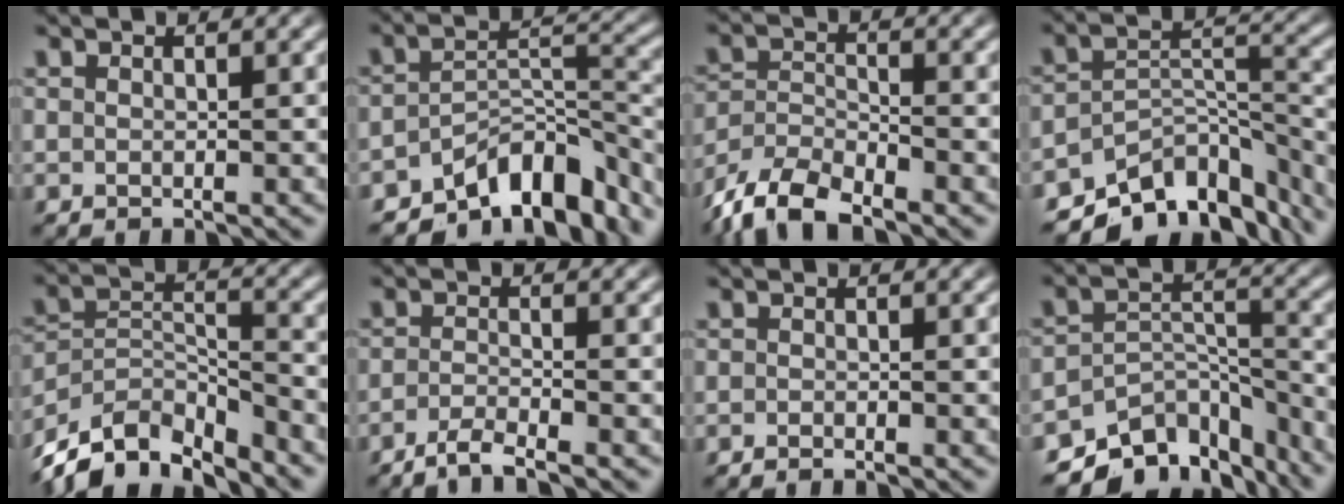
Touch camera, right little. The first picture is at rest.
{"total": 11.4, "force": [-7.2, 5.4, 7.0], "torque": [-0.100, -0.032, -0.097]}
{"total": 7.1, "force": [-4.9, 4.0, 3.2], "torque": [-0.070, -0.025, -0.076]}
{"total": 12.0, "force": [-8.3, 6.2, 6.0], "torque": [-0.081, -0.024, -0.123]}
{"total": 11.0, "force": [-7.5, 6.0, 5.3], "torque": [-0.088, -0.049, -0.106]}
{"total": 2.8, "force": [-2.5, -0.2, 1.2], "torque": [-0.023, -0.009, -0.040]}
{"total": 0.9, "force": [-0.8, -0.4, 0.1], "torque": [-0.005, -0.006, -0.013]}
{"total": 11.5, "force": [-7.6, 6.9, 5.3], "torque": [-0.085, -0.042, -0.108]}